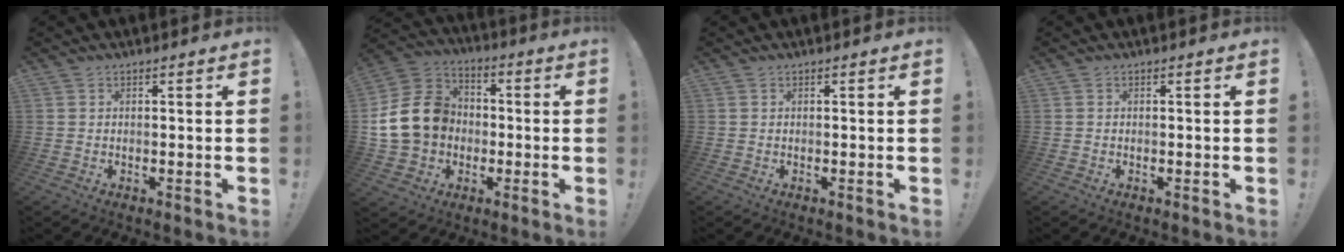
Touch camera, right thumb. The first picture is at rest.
{"total": 17.6, "force": [0.1, 14.7, 9.5], "torque": [-0.166, 0.021, 0.016]}
{"total": 0.0}
{"total": 0.0}